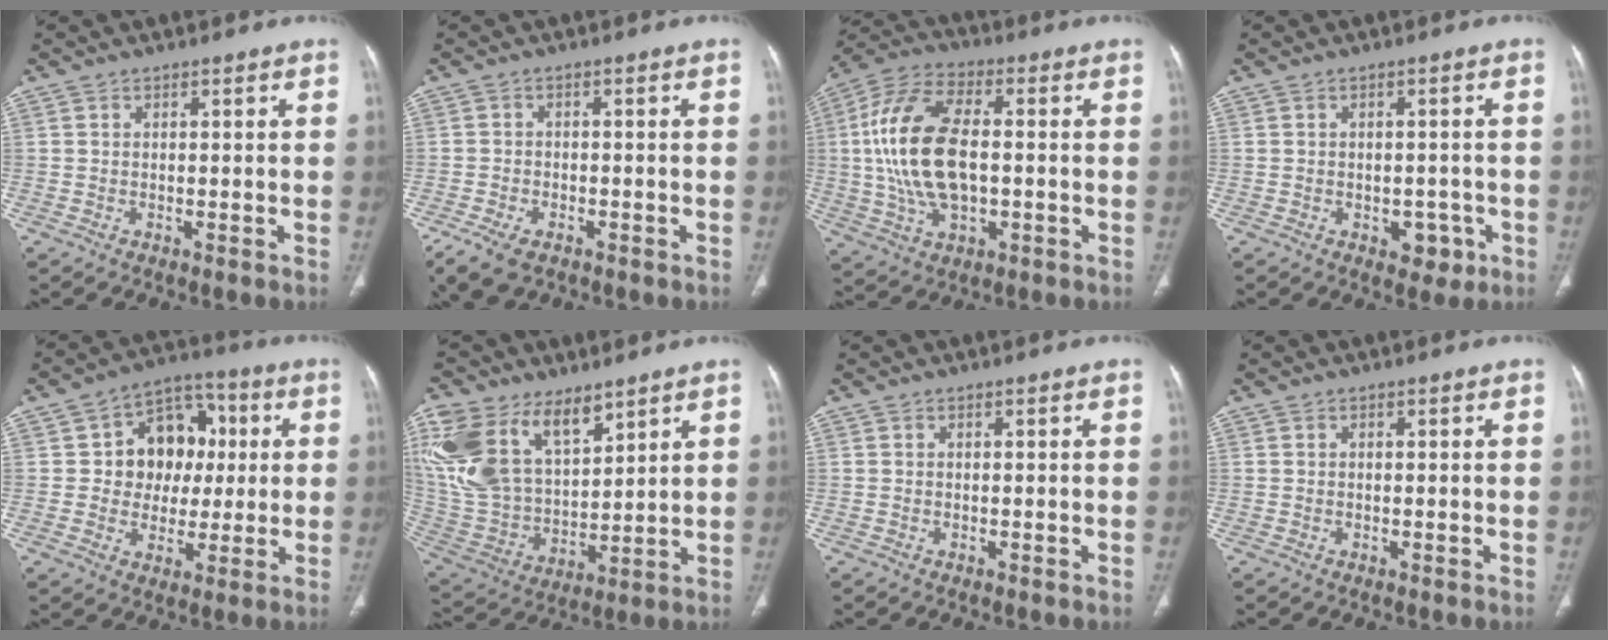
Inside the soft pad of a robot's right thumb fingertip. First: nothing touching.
{"total": 7.6, "force": [-4.4, 4.5, 4.4], "torque": [-0.087, 0.005, -0.071]}
{"total": 18.4, "force": [0.3, 9.8, 15.6], "torque": [-0.318, 0.018, 0.006]}
{"total": 4.4, "force": [-1.7, 3.1, 2.7], "torque": [-0.010, 0.009, -0.015]}
{"total": 13.2, "force": [1.6, 10.7, 7.6], "torque": [-0.051, 0.017, 0.022]}
{"total": 22.8, "force": [12.5, 13.0, 13.9], "torque": [-0.292, -0.023, 0.254]}
{"total": 0.0}
{"total": 0.0}